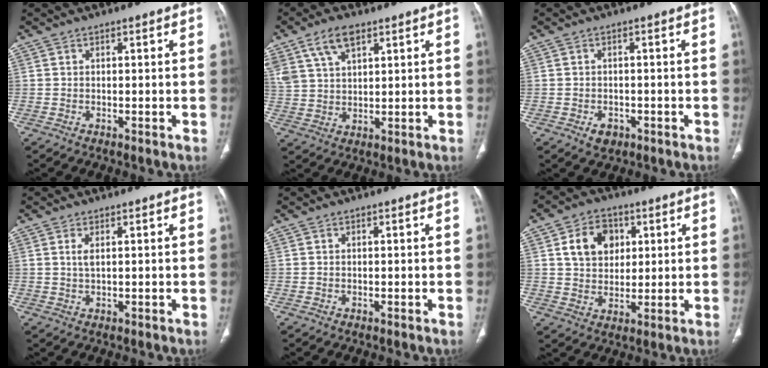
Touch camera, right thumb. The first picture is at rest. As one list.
[{"total": 8.8, "force": [5.1, 4.6, 5.5], "torque": [-0.102, -0.009, 0.106]}, {"total": 2.8, "force": [-1.3, 2.0, 1.3], "torque": [-0.013, 0.005, -0.013]}, {"total": 1.7, "force": [0.6, 0.5, 1.5], "torque": [-0.039, 0.001, 0.017]}, {"total": 0.0}, {"total": 9.5, "force": [3.0, 7.4, 5.2], "torque": [-0.053, -0.006, 0.053]}]